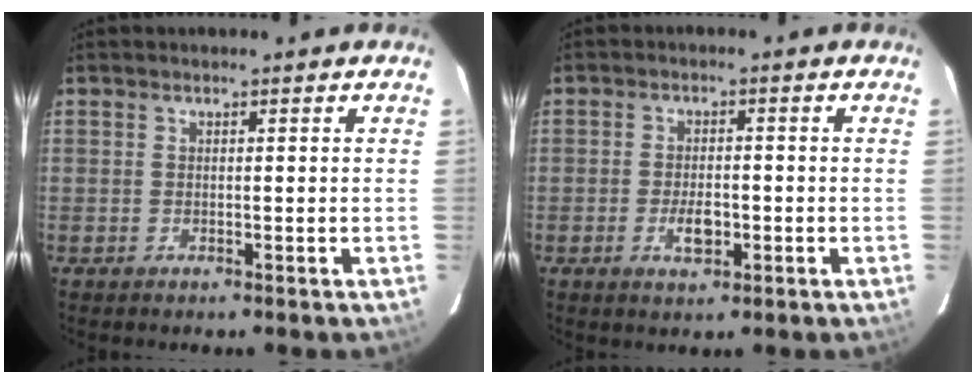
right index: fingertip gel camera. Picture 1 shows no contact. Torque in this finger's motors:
{"motor_torque": [0.54, 0.17, 0.29, 0.06]}